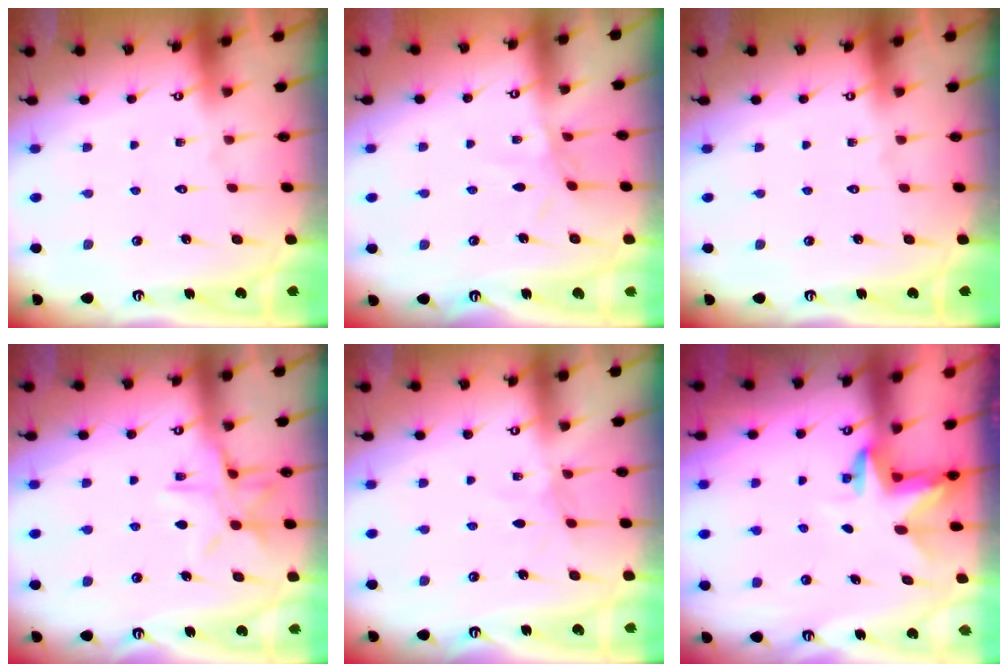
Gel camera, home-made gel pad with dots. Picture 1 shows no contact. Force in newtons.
{"total": 2.8, "press": 2.8, "slide": 0.2}
{"total": 0.0}
{"total": 10.2, "press": 10.1, "slide": 0.8}
{"total": 3.0, "press": 2.9, "slide": 0.4}
{"total": 3.4, "press": 3.4, "slide": 0.2}